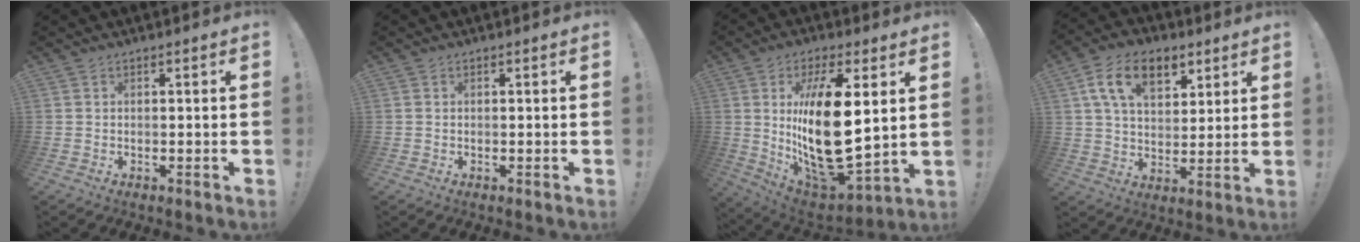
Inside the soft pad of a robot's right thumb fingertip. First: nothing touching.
{"total": 0.0}
{"total": 22.6, "force": [4.1, 9.3, 20.2], "torque": [-0.395, -0.043, 0.071]}
{"total": 14.8, "force": [7.1, 9.1, 9.4], "torque": [-0.153, -0.012, 0.132]}